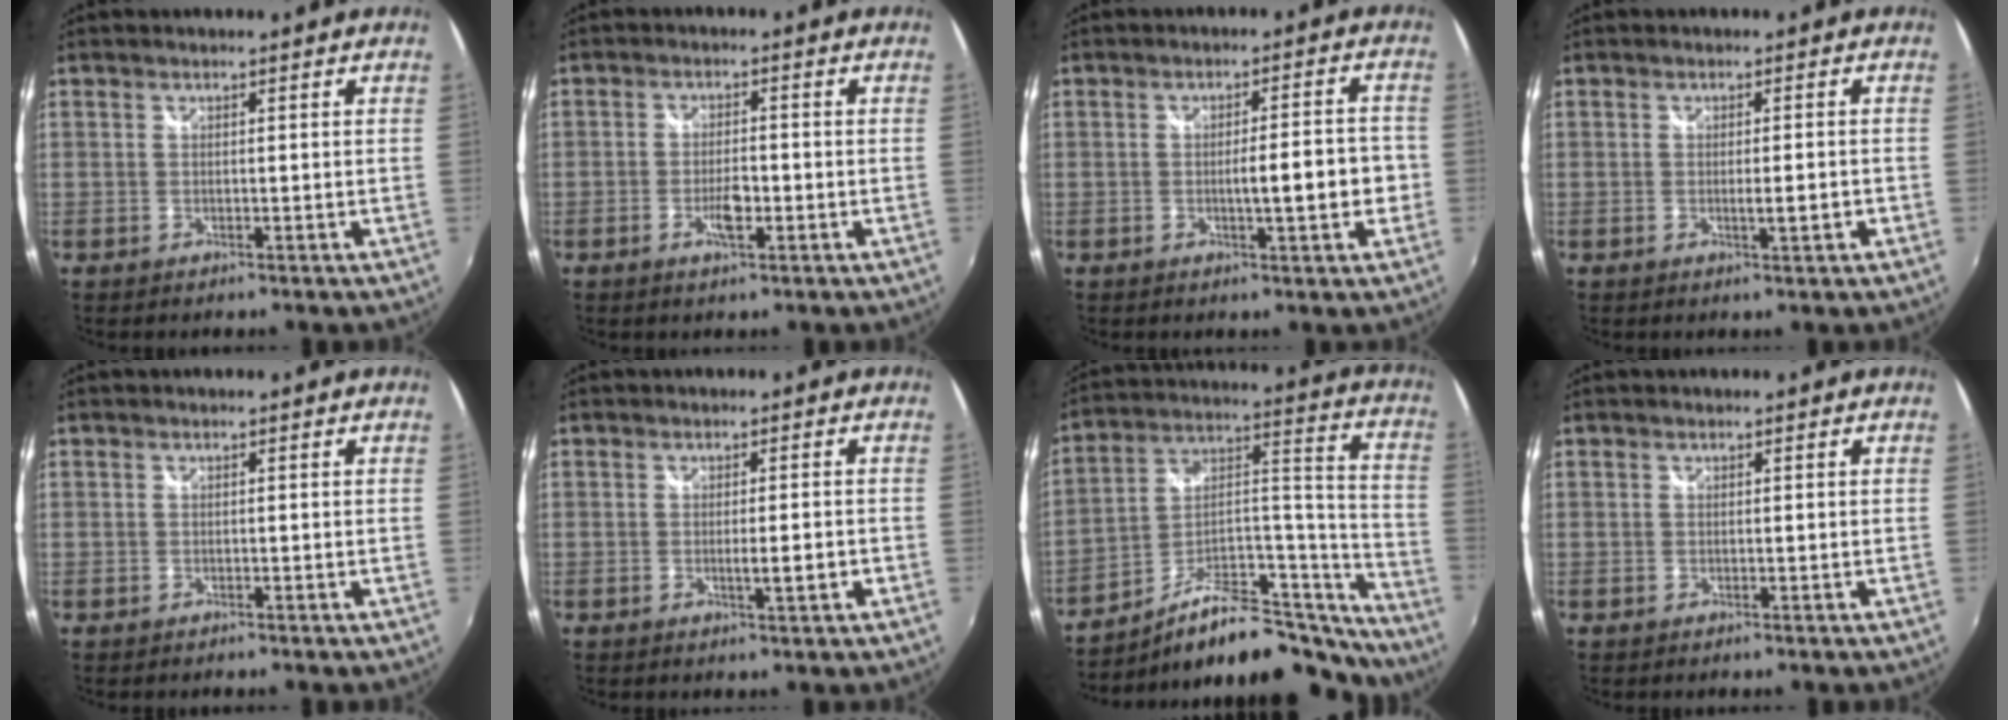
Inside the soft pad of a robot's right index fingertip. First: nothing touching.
{"total": 4.0, "force": [-1.4, 1.4, 3.5], "torque": [-0.070, -0.002, -0.027]}
{"total": 7.2, "force": [-1.5, 1.3, 6.9], "torque": [-0.106, -0.001, -0.015]}
{"total": 3.0, "force": [-0.8, 0.4, 2.9], "torque": [-0.044, -0.004, -0.012]}
{"total": 0.6, "force": [-0.4, 0.4, -0.2], "torque": [0.002, -0.002, -0.006]}
{"total": 3.4, "force": [-0.9, 0.3, 3.3], "torque": [-0.051, -0.006, -0.013]}
{"total": 22.9, "force": [-18.7, 6.9, 11.3], "torque": [-0.136, 0.041, -0.277]}
{"total": 0.0}